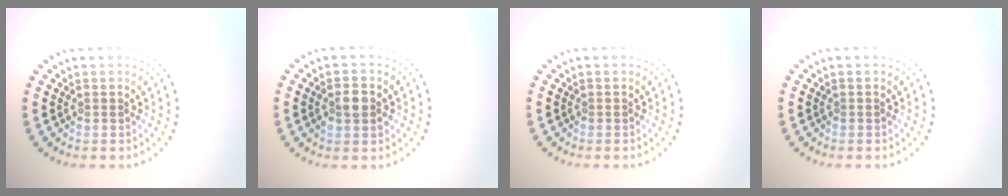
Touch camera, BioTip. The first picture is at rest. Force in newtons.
{"total": 2.5, "press": 2.5, "slide": 0.3}
{"total": 0.0}
{"total": 0.0}